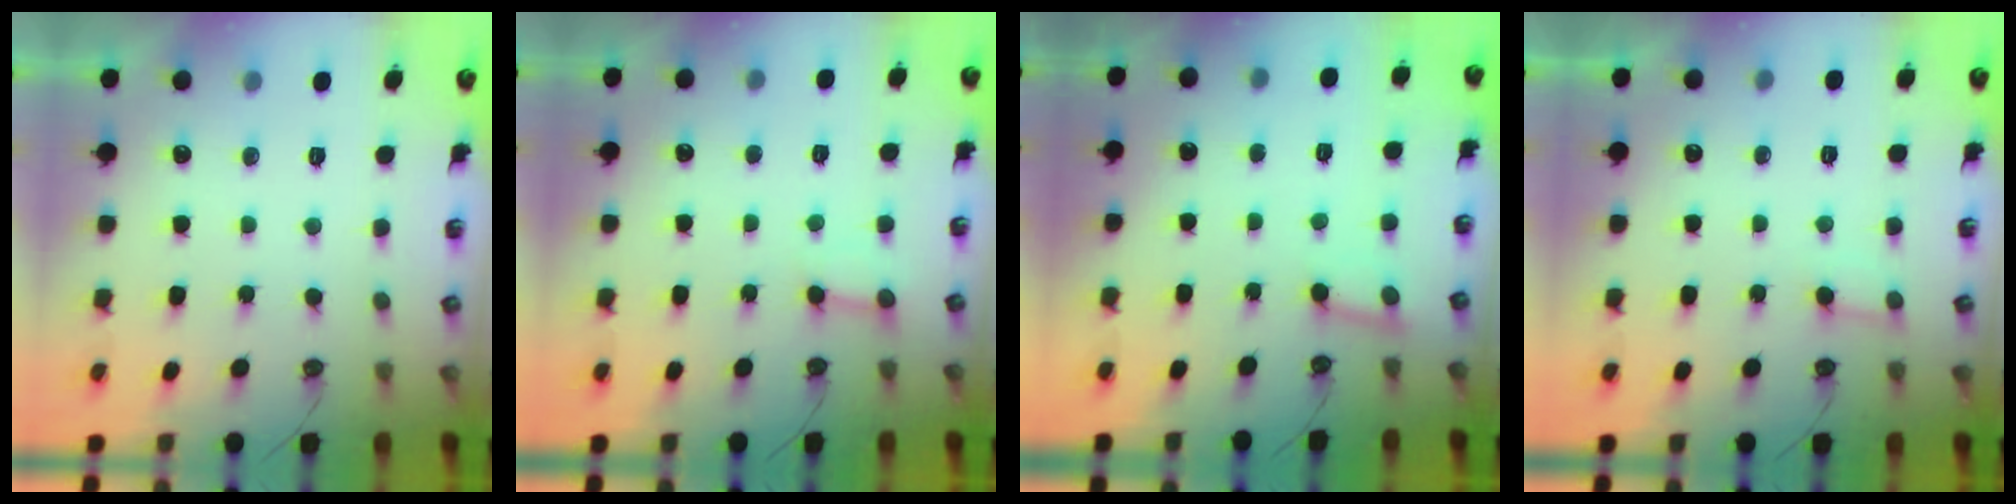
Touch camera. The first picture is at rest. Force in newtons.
{"total": 3.0, "press": 3.0, "slide": 0.4}
{"total": 2.8, "press": 2.7, "slide": 0.6}
{"total": 4.5, "press": 4.5, "slide": 0.4}